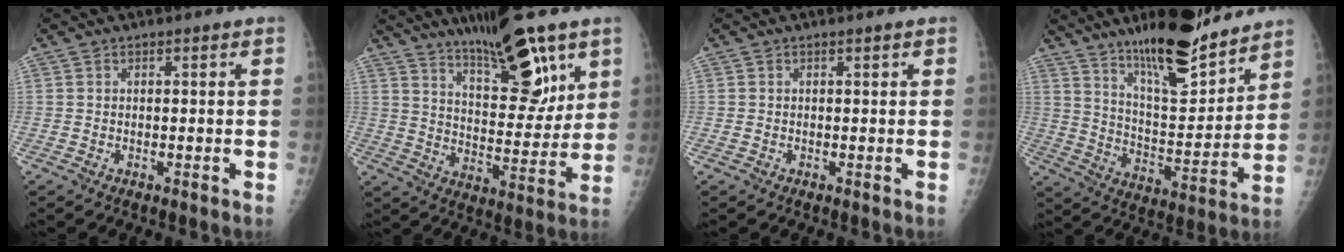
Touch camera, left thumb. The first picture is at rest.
{"total": 17.8, "force": [11.0, 5.5, 12.9], "torque": [-0.165, -0.062, 0.182]}
{"total": 0.6, "force": [0.2, 0.3, 0.5], "torque": [-0.008, 0.006, 0.006]}
{"total": 18.0, "force": [14.1, 4.7, 10.1], "torque": [-0.121, -0.102, 0.234]}